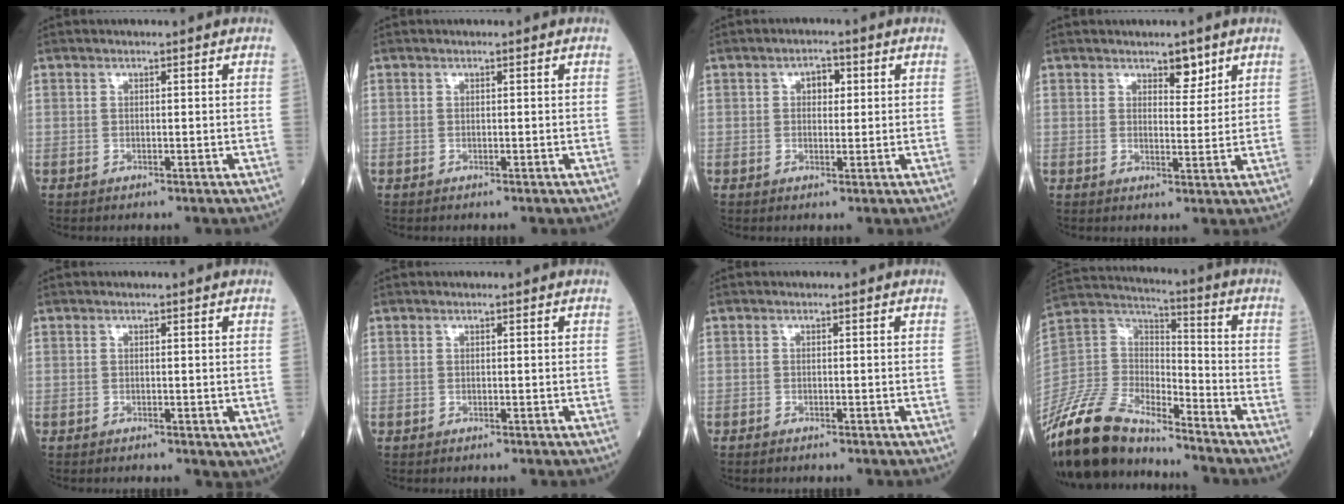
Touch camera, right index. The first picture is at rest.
{"total": 0.0}
{"total": 2.6, "force": [0.8, 1.6, 1.9], "torque": [-0.026, 0.009, 0.011]}
{"total": 3.1, "force": [2.2, 1.4, 1.7], "torque": [-0.019, -0.005, 0.034]}
{"total": 0.9, "force": [-0.2, 0.5, 0.7], "torque": [-0.011, -0.003, -0.002]}
{"total": 0.0}
{"total": 0.6, "force": [-0.6, 0.1, 0.2], "torque": [-0.009, -0.001, -0.009]}
{"total": 18.3, "force": [-16.2, 4.9, 6.8], "torque": [-0.147, 0.018, -0.311]}